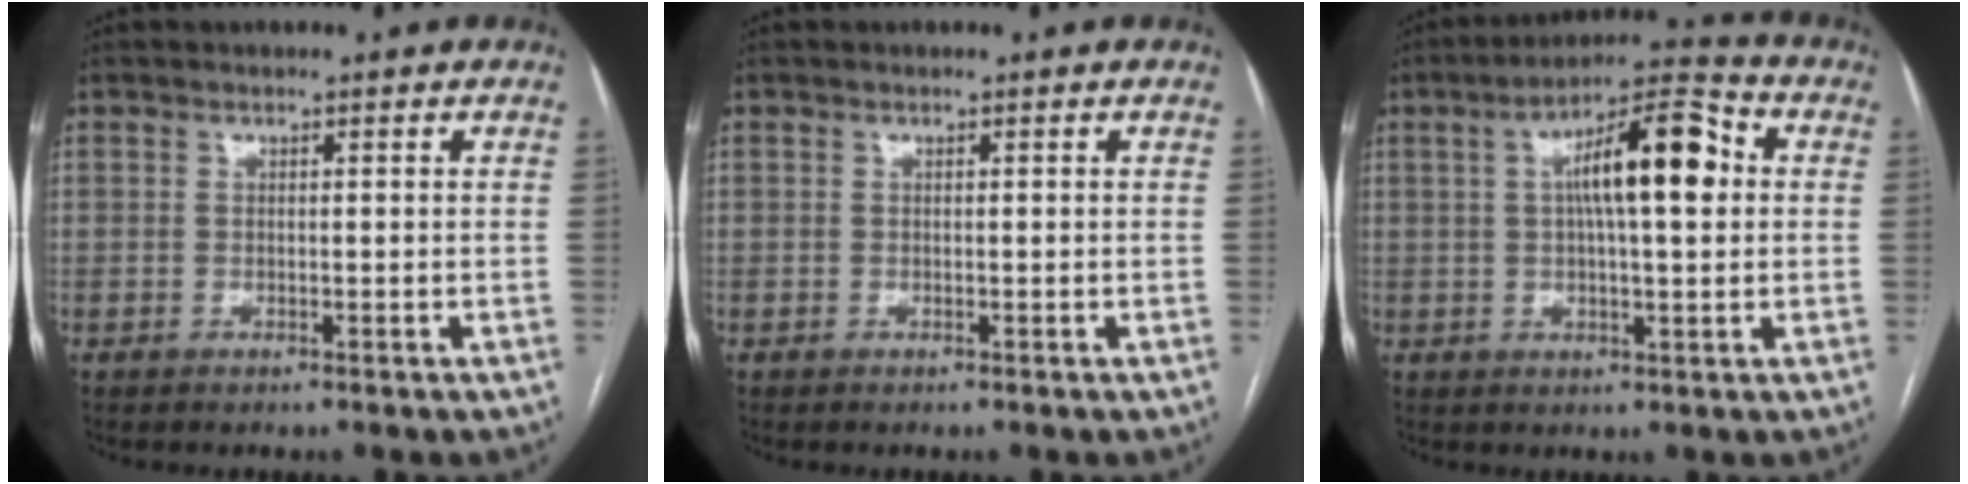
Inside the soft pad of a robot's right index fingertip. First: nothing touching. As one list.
[{"total": 0.0}, {"total": 12.4, "force": [2.3, 2.7, 11.9], "torque": [-0.197, 0.034, 0.030]}]